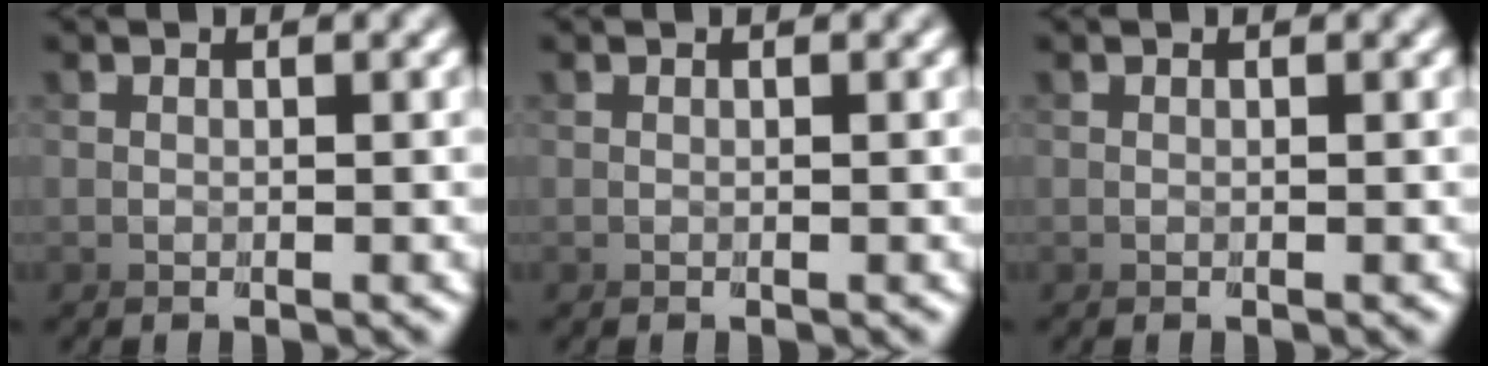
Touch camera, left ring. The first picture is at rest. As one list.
[{"total": 0.0}, {"total": 0.0}]